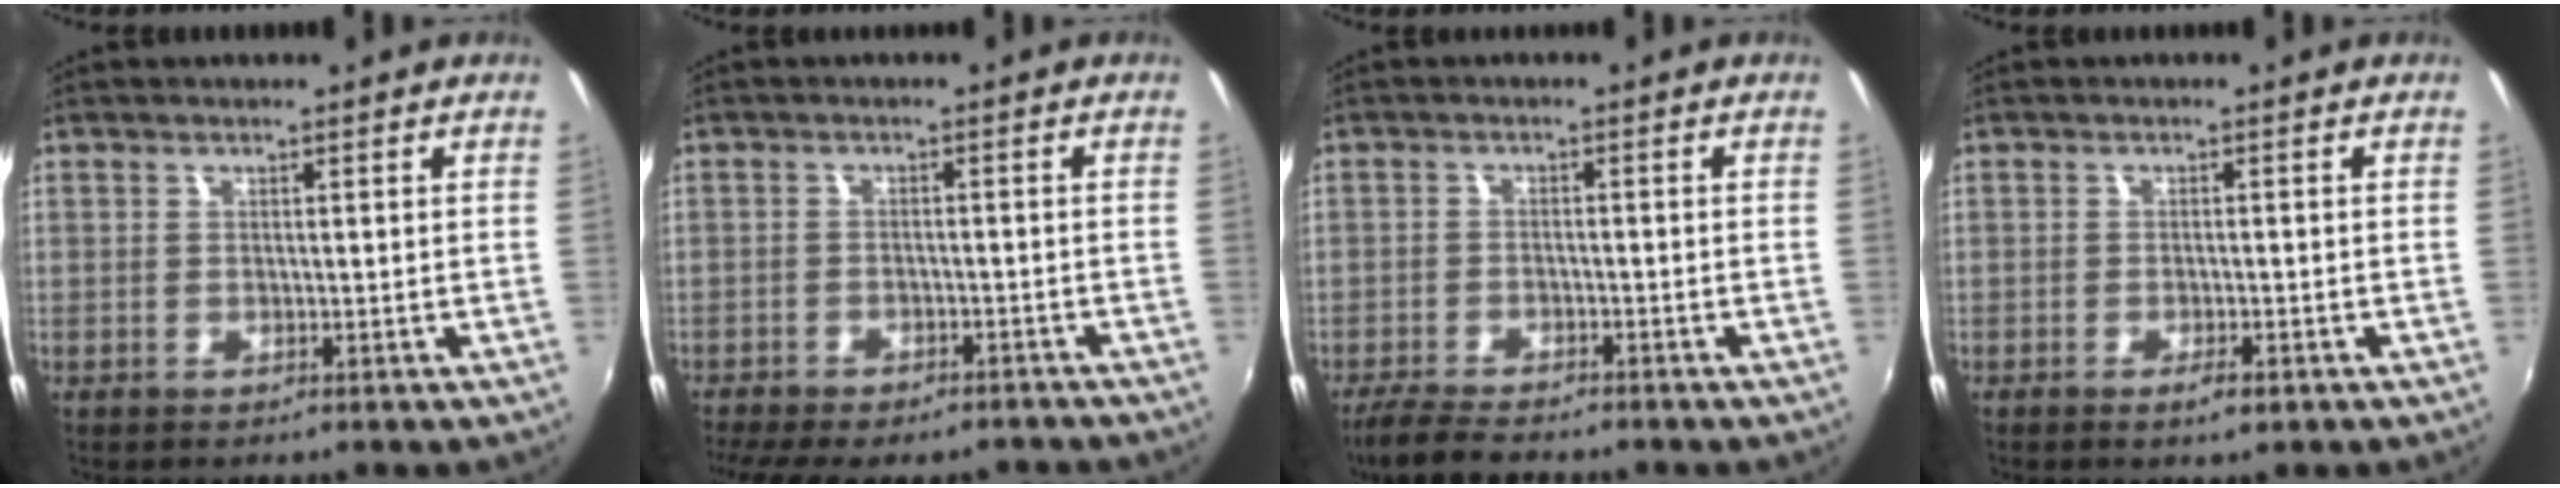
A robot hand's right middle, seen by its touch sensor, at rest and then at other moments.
{"total": 13.4, "force": [-11.4, 3.9, 5.9], "torque": [-0.127, -0.026, -0.155]}
{"total": 6.5, "force": [-5.6, 1.3, 2.9], "torque": [-0.082, -0.019, -0.101]}
{"total": 2.2, "force": [-1.3, 0.5, 1.7], "torque": [-0.033, -0.003, -0.021]}